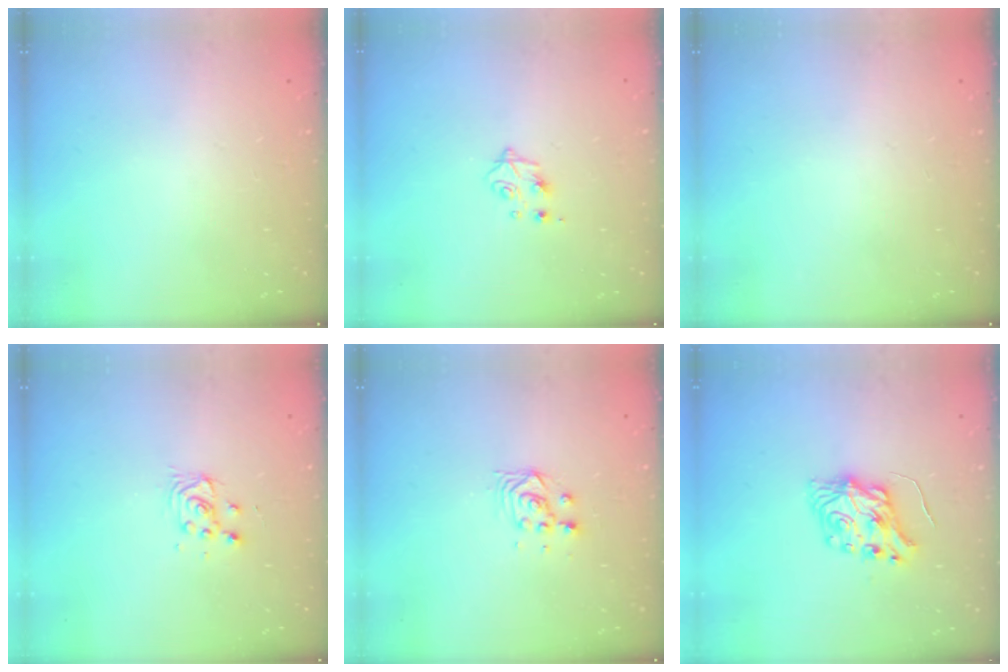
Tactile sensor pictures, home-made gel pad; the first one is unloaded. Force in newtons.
{"total": 4.9, "press": 4.8, "slide": 0.7}
{"total": 0.0}
{"total": 3.1, "press": 3.1, "slide": 0.3}
{"total": 3.5, "press": 3.5, "slide": 0.0}
{"total": 7.1, "press": 7.0, "slide": 0.7}